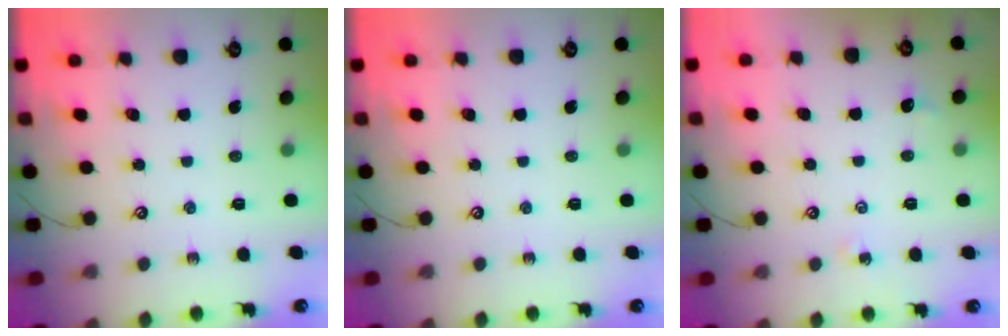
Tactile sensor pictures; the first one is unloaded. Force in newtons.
{"total": 0.0}
{"total": 2.0, "press": 1.9, "slide": 0.5}